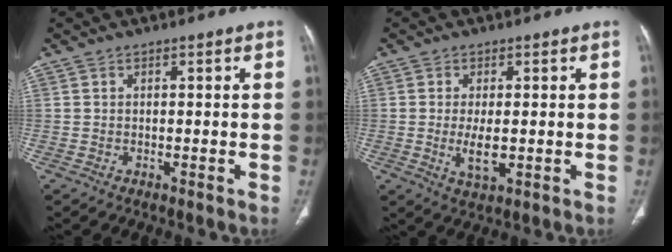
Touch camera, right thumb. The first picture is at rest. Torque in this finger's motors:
{"motor_torque": [-0.34, 0.08, -0.03, -0.15, -0.03]}